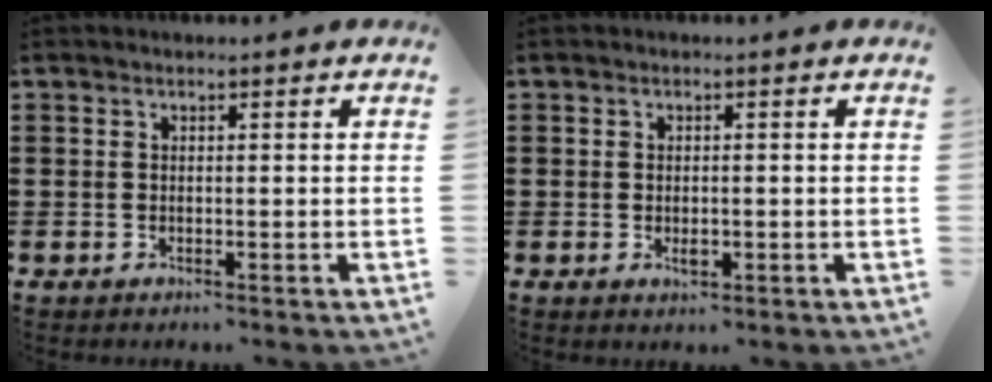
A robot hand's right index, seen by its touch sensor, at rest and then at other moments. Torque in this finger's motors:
{"motor_torque": [0.04, 0.10, 0.08, 0.05]}